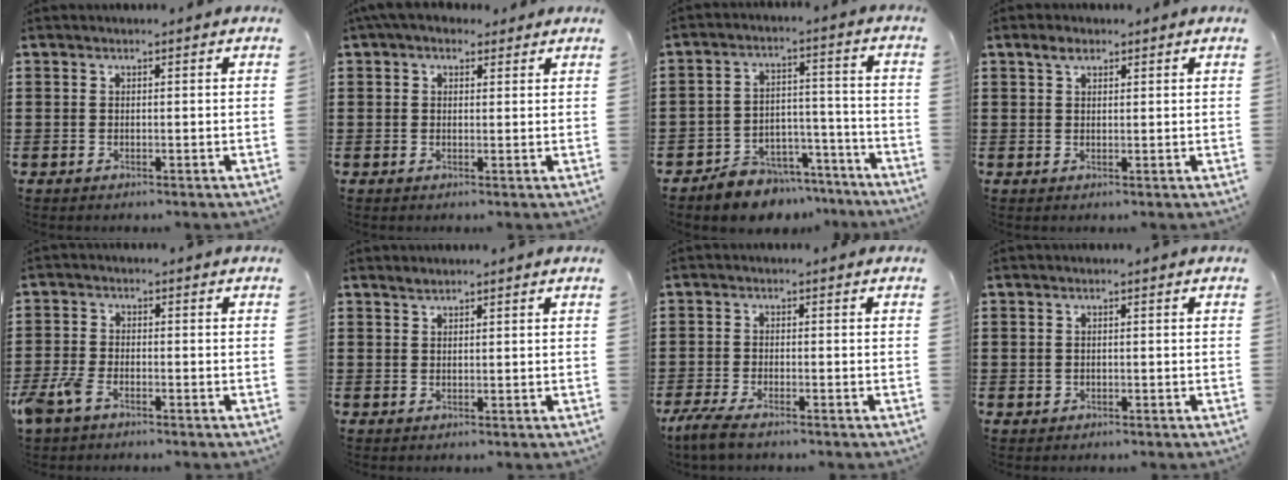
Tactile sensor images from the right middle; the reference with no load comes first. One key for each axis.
{"total": 2.9, "fx": 2.3, "fy": 1.5, "fz": 1.0, "tx": -0.027, "ty": 0.009, "tz": 0.043}
{"total": 6.8, "fx": -6.3, "fy": 2.5, "fz": 0.6, "tx": -0.003, "ty": 0.031, "tz": -0.122}
{"total": 2.3, "fx": 1.6, "fy": 1.1, "fz": 1.1, "tx": -0.017, "ty": 0.001, "tz": 0.028}
{"total": 3.7, "fx": -2.6, "fy": 1.6, "fz": 2.1, "tx": -0.072, "ty": -0.004, "tz": -0.059}
{"total": 1.2, "fx": 1.2, "fy": 0.0, "fz": 0.2, "tx": -0.006, "ty": 0.000, "tz": 0.023}
{"total": 2.9, "fx": -2.4, "fy": 0.2, "fz": 1.6, "tx": -0.047, "ty": -0.011, "tz": -0.053}
{"total": 0.5, "fx": 0.0, "fy": 0.5, "fz": 0.1, "tx": -0.004, "ty": 0.004, "tz": -0.001}